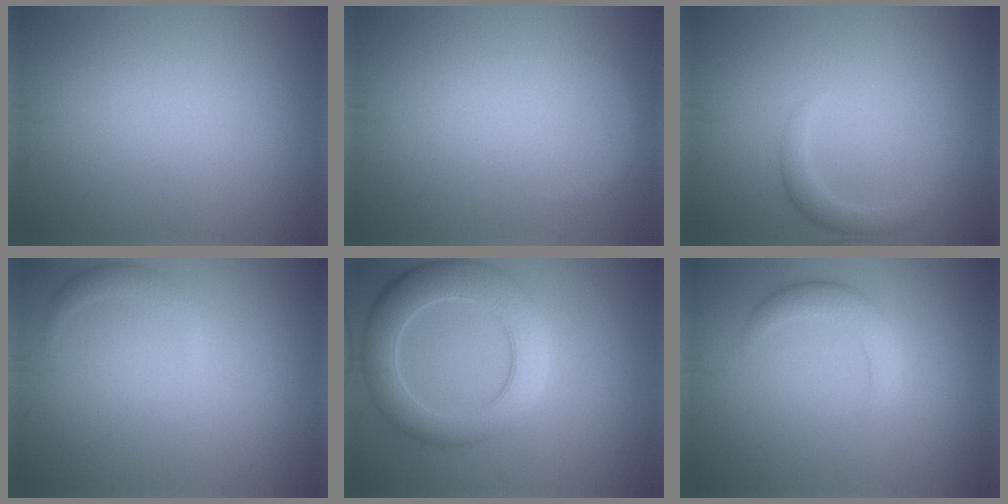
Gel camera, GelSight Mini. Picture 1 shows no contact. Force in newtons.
{"total": 0.8, "press": 0.8, "slide": 0.1}
{"total": 1.6, "press": 1.6, "slide": 0.1}
{"total": 1.3, "press": 1.3, "slide": 0.1}
{"total": 6.8, "press": 6.8, "slide": 0.5}
{"total": 2.6, "press": 2.6, "slide": 0.0}